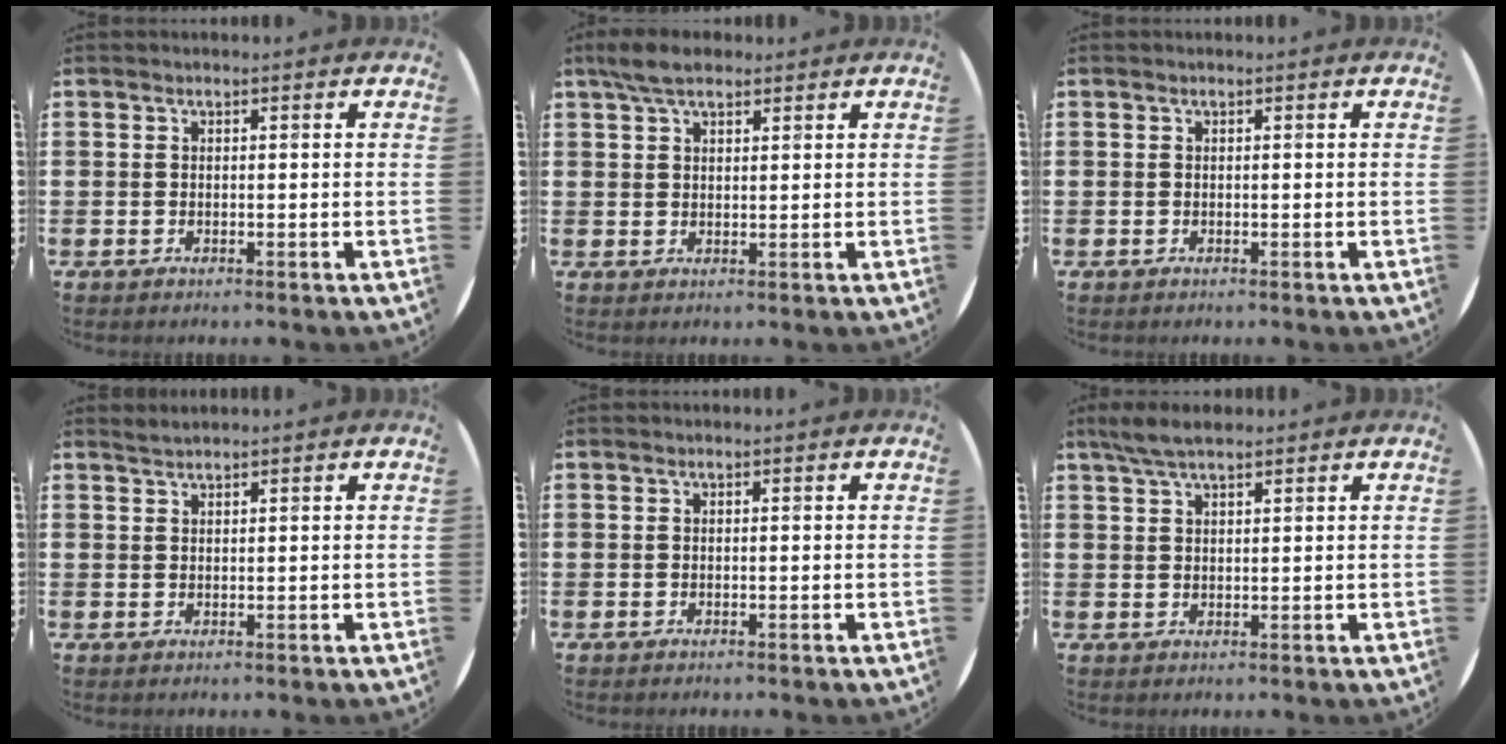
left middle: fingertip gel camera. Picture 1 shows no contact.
{"total": 4.4, "force": [3.3, 1.7, 2.3], "torque": [-0.052, 0.004, 0.062]}
{"total": 0.0}
{"total": 1.0, "force": [1.0, -0.1, 0.0], "torque": [-0.001, -0.002, 0.020]}
{"total": 0.0}
{"total": 3.9, "force": [3.0, 0.9, 2.3], "torque": [-0.050, 0.007, 0.056]}